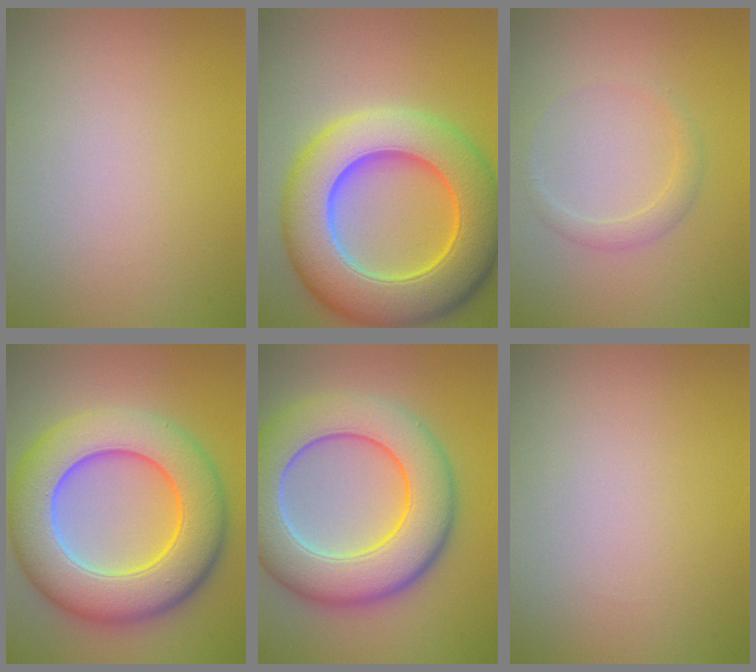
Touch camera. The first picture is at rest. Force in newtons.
{"total": 12.5, "press": 12.5, "slide": 0.3}
{"total": 1.4, "press": 1.4, "slide": 0.1}
{"total": 11.4, "press": 11.4, "slide": 0.3}
{"total": 10.5, "press": 10.5, "slide": 0.6}
{"total": 0.0}